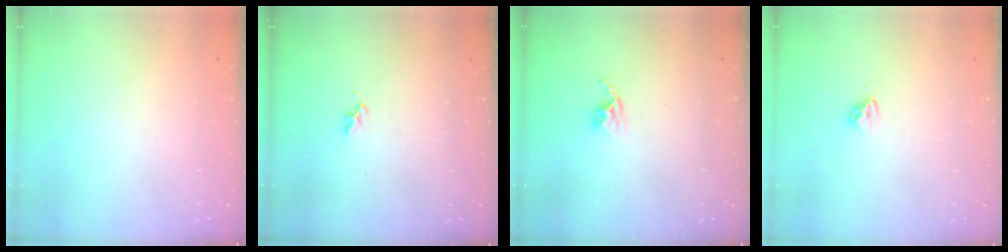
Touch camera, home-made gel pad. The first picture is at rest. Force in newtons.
{"total": 1.6, "press": 1.6, "slide": 0.3}
{"total": 3.9, "press": 3.9, "slide": 0.2}
{"total": 3.3, "press": 3.3, "slide": 0.2}